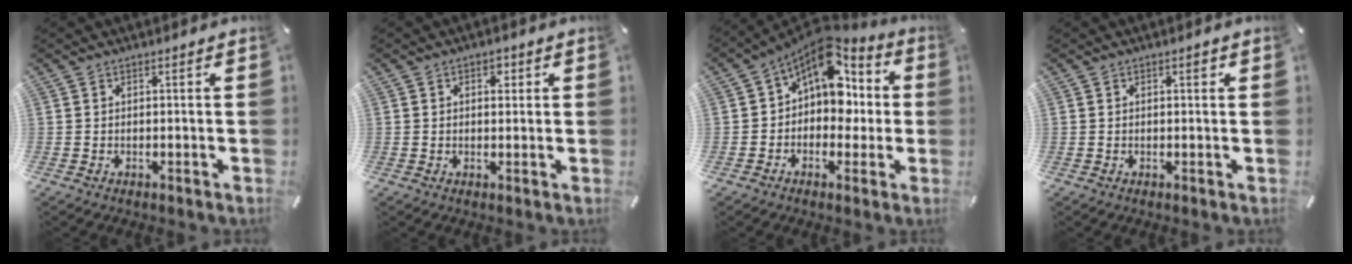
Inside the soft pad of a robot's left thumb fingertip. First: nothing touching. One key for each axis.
{"total": 2.3, "fx": 0.7, "fy": 1.7, "fz": 1.3, "tx": -0.013, "ty": 0.002, "tz": 0.006}
{"total": 12.9, "fx": 5.0, "fy": 8.8, "fz": 8.1, "tx": -0.128, "ty": -0.040, "tz": 0.089}
{"total": 1.1, "fx": 0.4, "fy": 0.6, "fz": 0.9, "tx": -0.010, "ty": 0.000, "tz": 0.004}